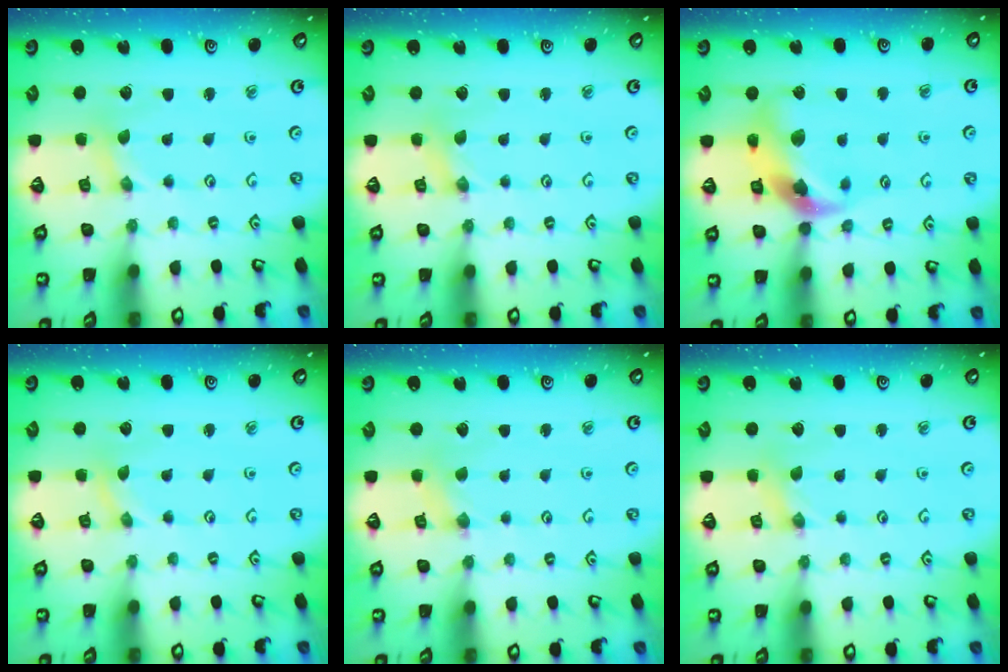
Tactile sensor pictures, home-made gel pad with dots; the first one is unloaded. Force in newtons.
{"total": 0.0}
{"total": 13.0, "press": 12.9, "slide": 1.8}
{"total": 0.0}
{"total": 0.5, "press": 0.5, "slide": 0.1}
{"total": 0.0}